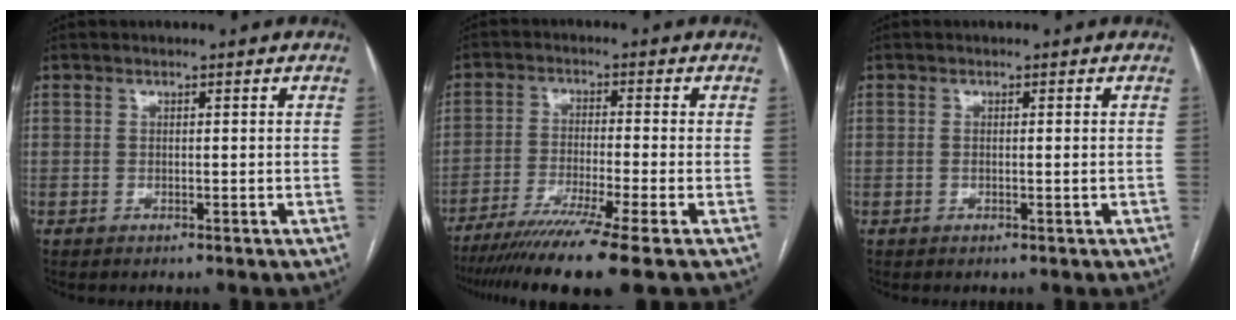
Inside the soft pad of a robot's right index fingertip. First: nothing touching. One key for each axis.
{"total": 12.4, "fx": -9.3, "fy": -2.0, "fz": 8.0, "tx": -0.127, "ty": -0.038, "tz": -0.147}
{"total": 0.7, "fx": 0.0, "fy": 0.0, "fz": 0.7, "tx": -0.018, "ty": 0.000, "tz": 0.003}